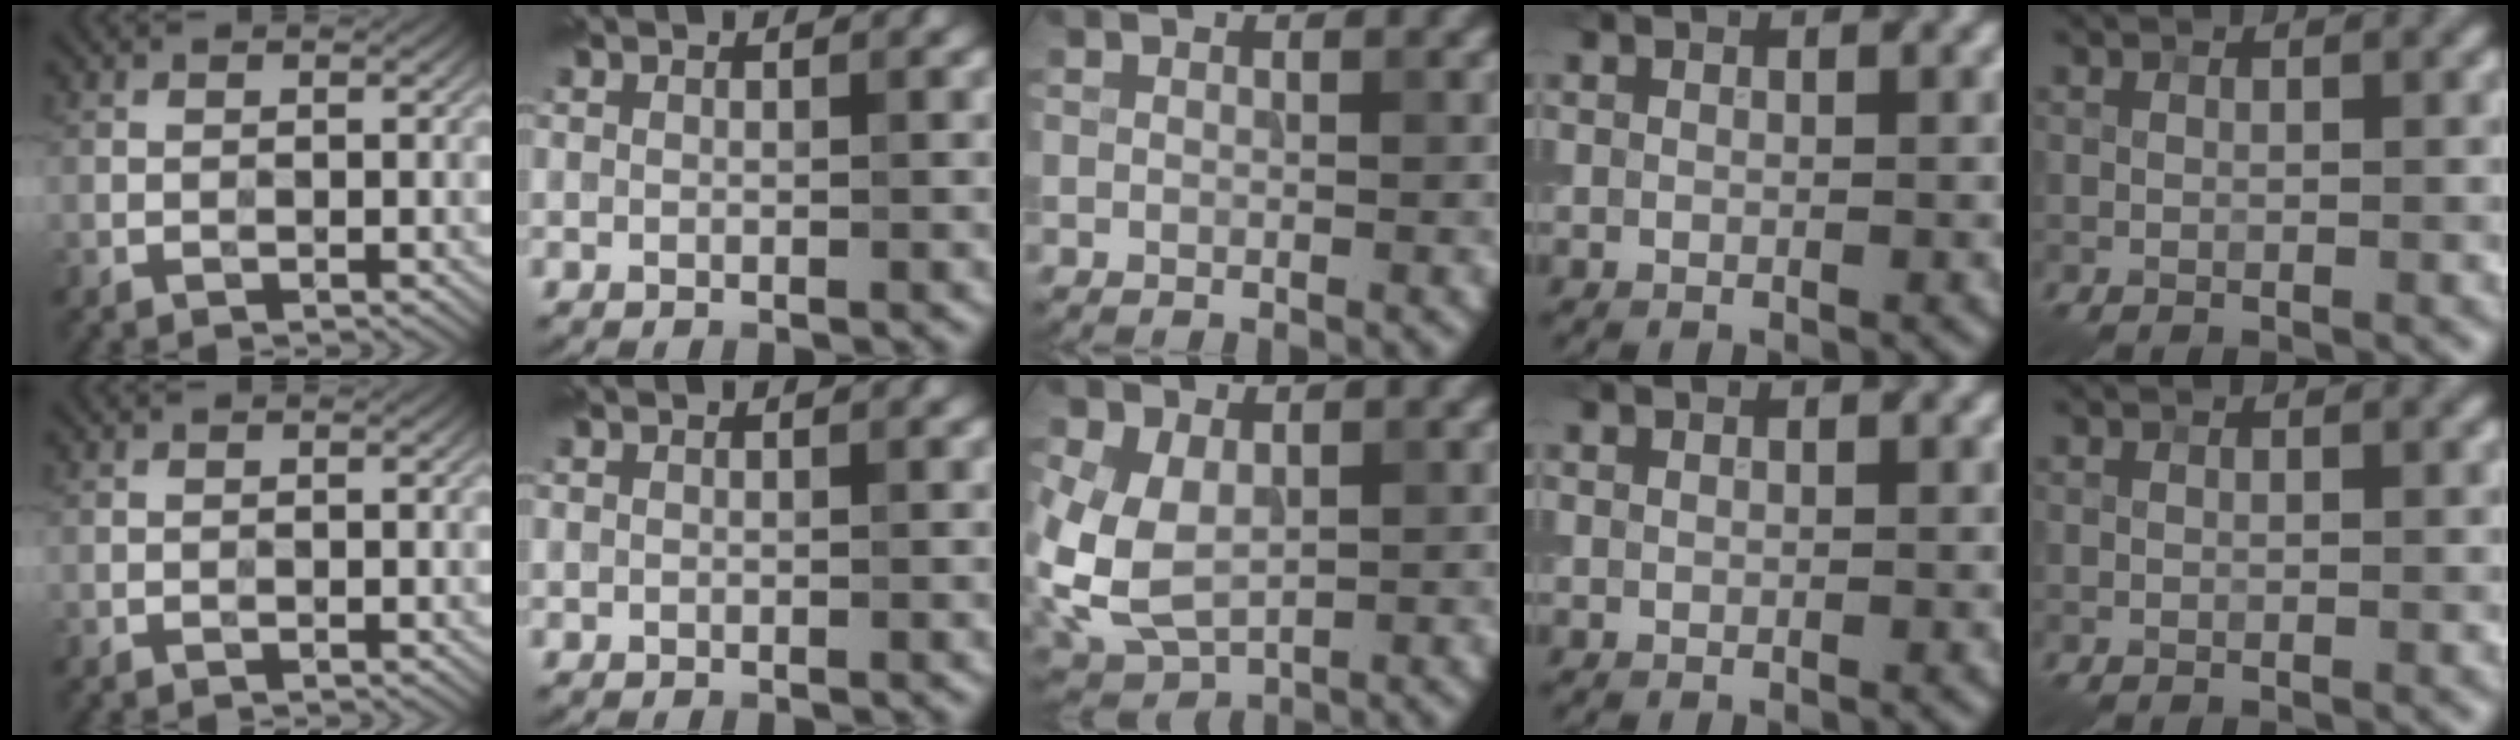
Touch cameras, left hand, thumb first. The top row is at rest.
{"middle": {"total": 6.0, "force": [0.4, 4.2, 4.3], "torque": [-0.108, -0.006, 0.010]}}